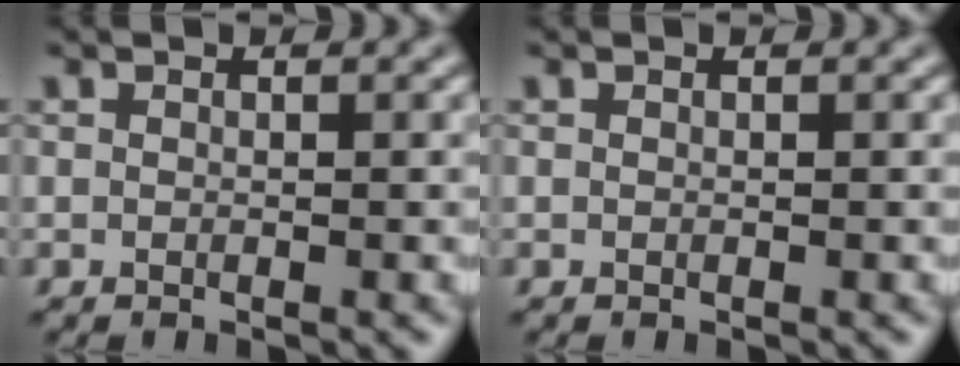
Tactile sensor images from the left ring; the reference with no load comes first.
{"total": 0.0}